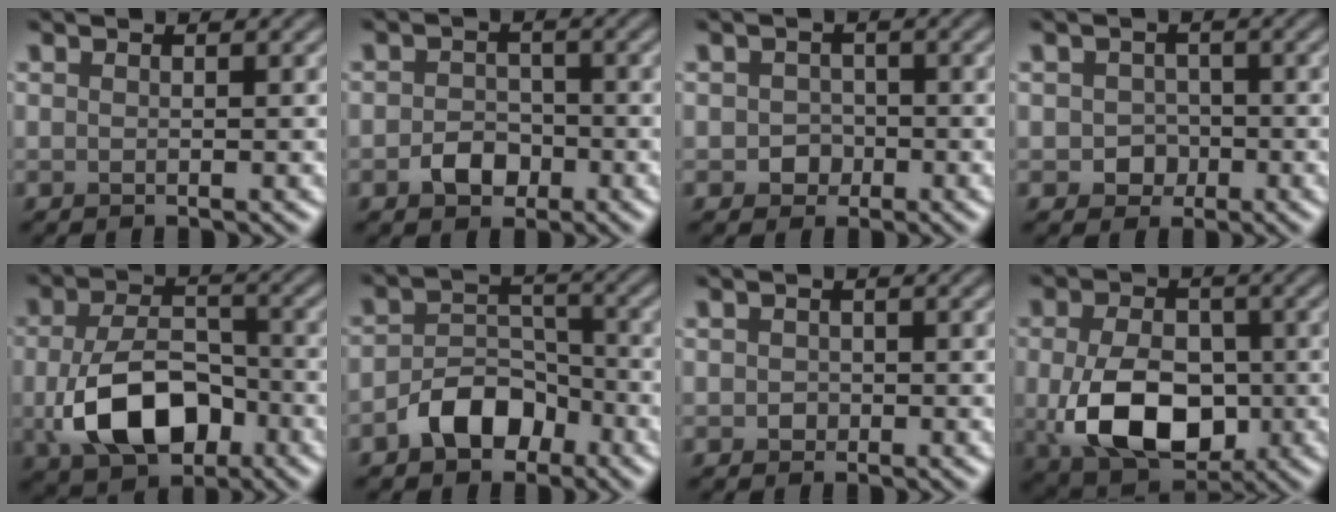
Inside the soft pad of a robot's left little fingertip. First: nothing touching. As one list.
[{"total": 2.6, "force": [-1.2, 1.9, 1.2], "torque": [-0.017, 0.002, -0.026]}, {"total": 1.7, "force": [-0.4, 1.5, 0.5], "torque": [-0.002, -0.001, -0.009]}, {"total": 2.0, "force": [-0.4, 1.8, 0.7], "torque": [-0.006, -0.002, -0.009]}, {"total": 8.0, "force": [-2.3, 5.0, 5.9], "torque": [-0.119, -0.005, -0.039]}, {"total": 4.8, "force": [-2.8, 3.0, 2.4], "torque": [-0.036, 0.005, -0.053]}, {"total": 0.8, "force": [-0.1, 0.8, 0.3], "torque": [-0.003, -0.004, -0.005]}, {"total": 8.9, "force": [-1.6, 6.0, 6.4], "torque": [-0.132, -0.018, -0.021]}]